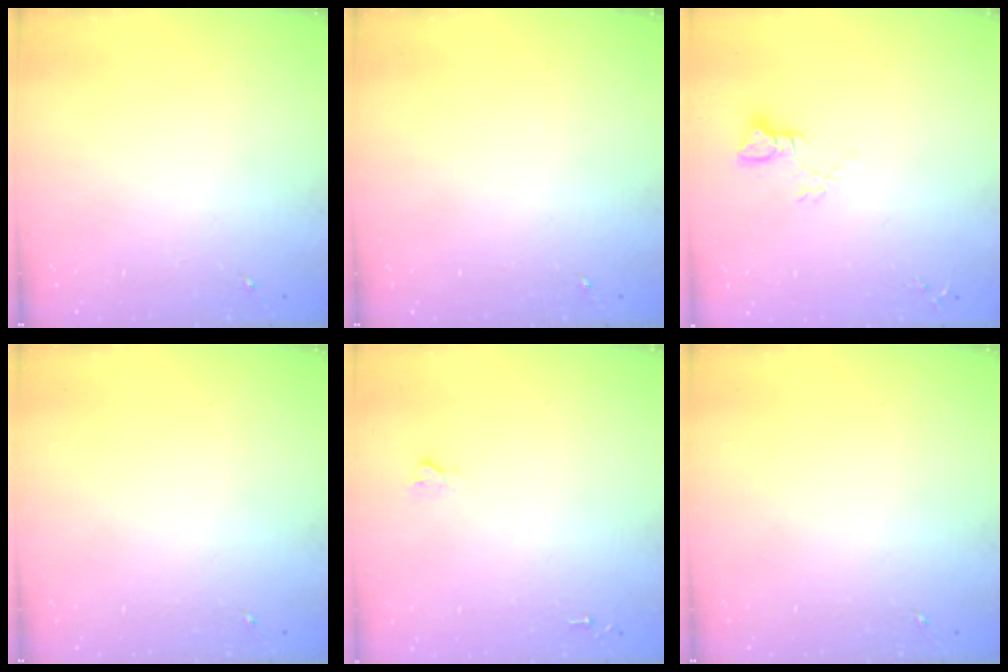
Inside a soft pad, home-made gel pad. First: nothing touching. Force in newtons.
{"total": 0.0}
{"total": 3.6, "press": 3.5, "slide": 0.3}
{"total": 0.0}
{"total": 1.6, "press": 1.6, "slide": 0.2}
{"total": 0.0}